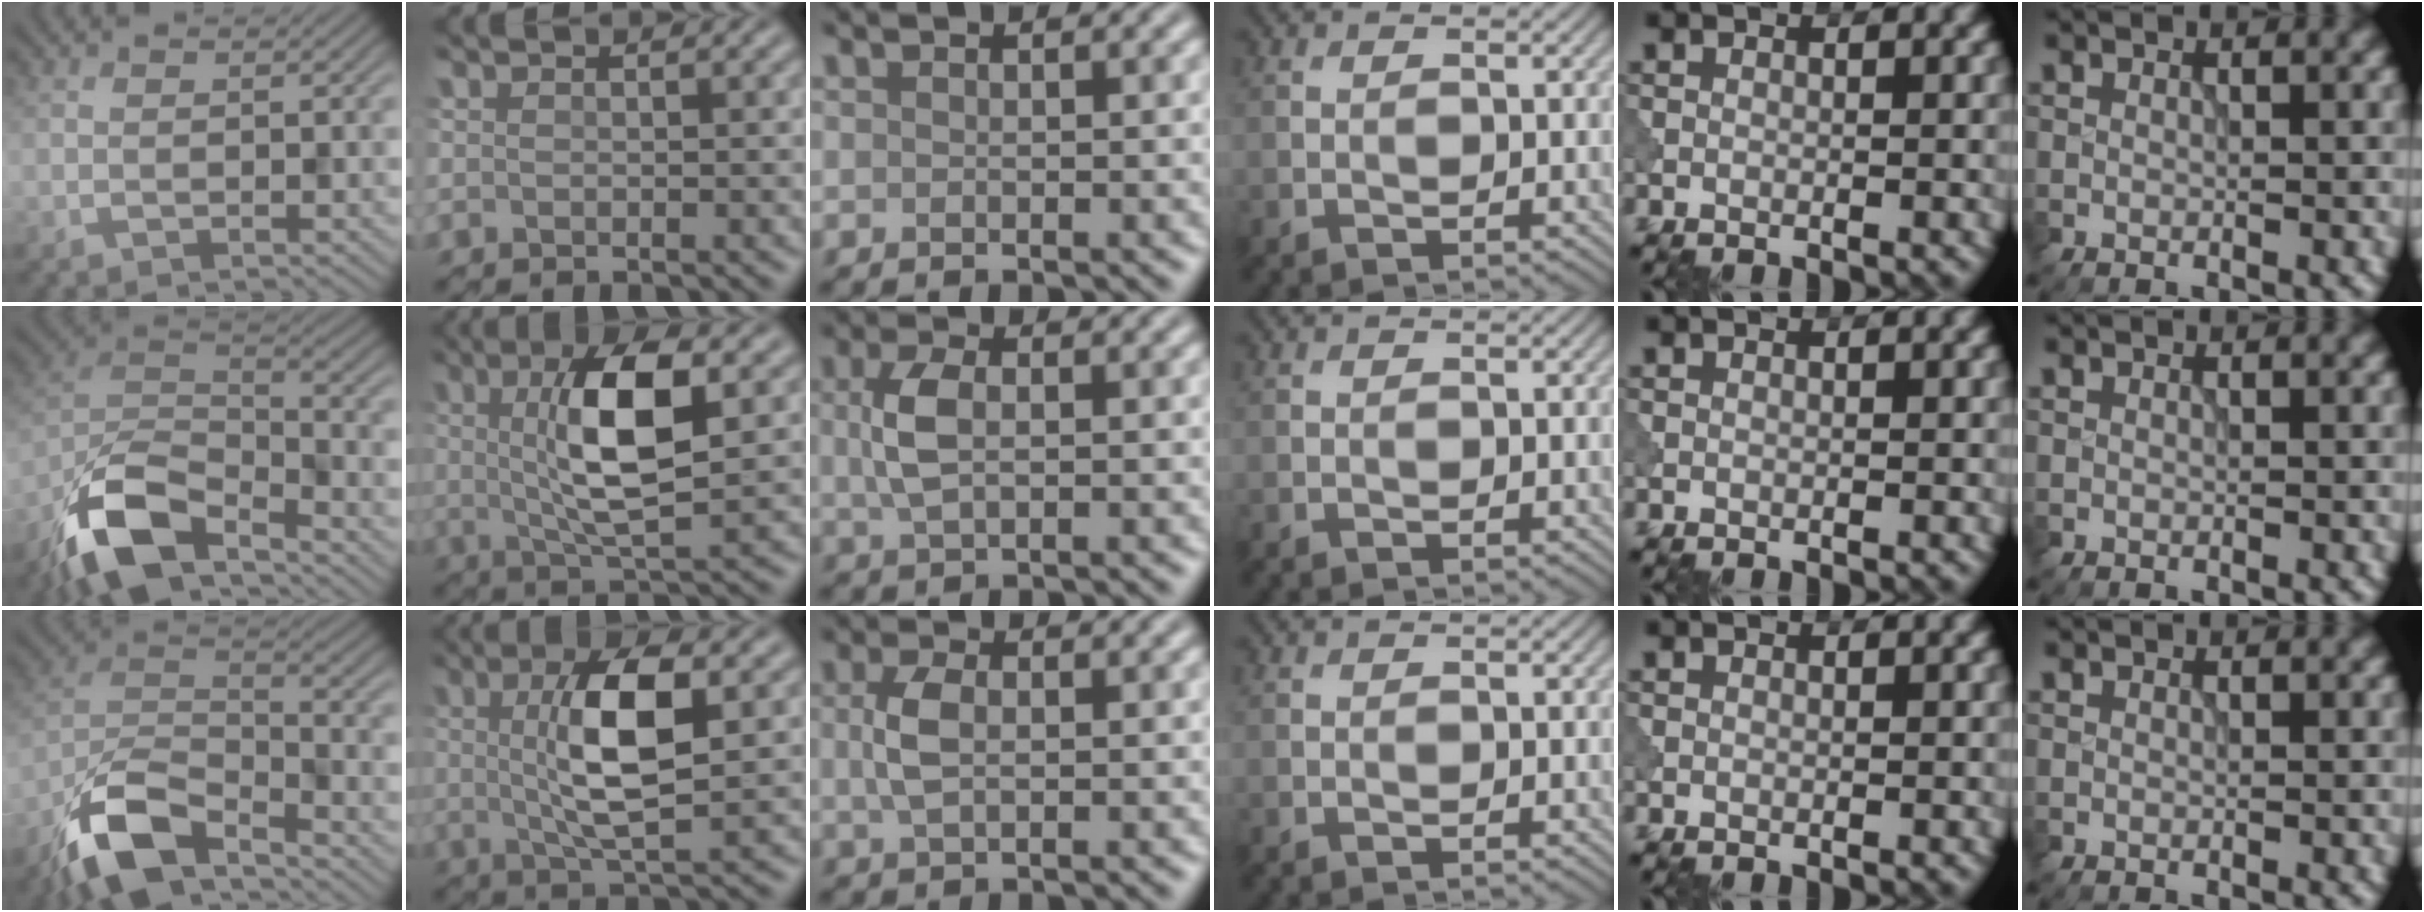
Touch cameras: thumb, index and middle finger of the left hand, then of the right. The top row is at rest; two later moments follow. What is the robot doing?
{"motion": "shake", "object": "bell"}